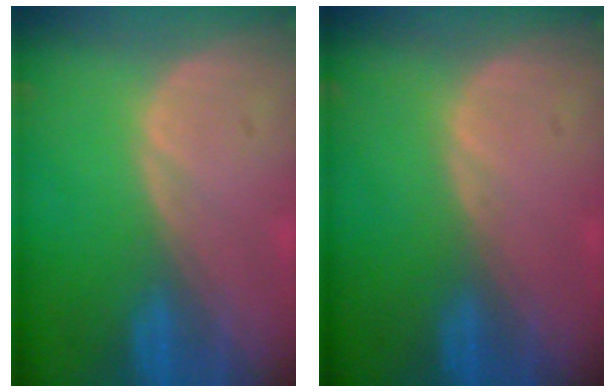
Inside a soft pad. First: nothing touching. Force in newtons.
{"total": 0.0}